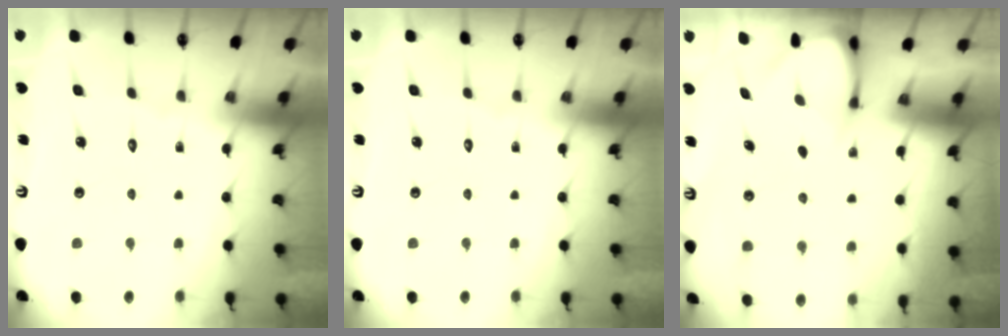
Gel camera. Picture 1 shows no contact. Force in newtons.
{"total": 0.0}
{"total": 3.6, "press": 3.6, "slide": 0.3}